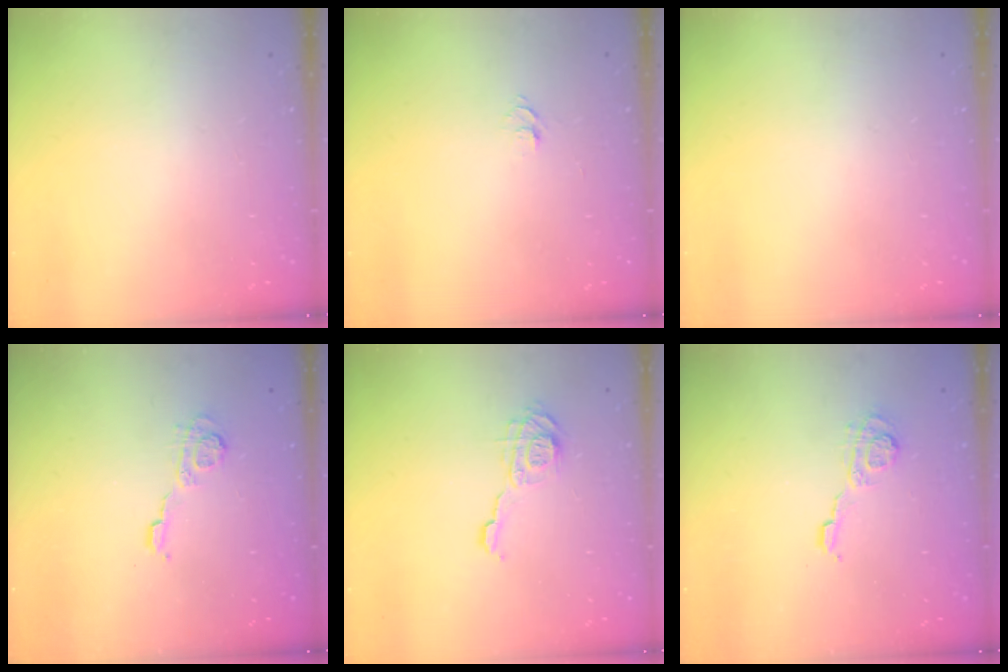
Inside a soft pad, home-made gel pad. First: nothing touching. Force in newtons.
{"total": 4.7, "press": 4.6, "slide": 0.5}
{"total": 0.0}
{"total": 4.9, "press": 4.9, "slide": 0.3}
{"total": 9.6, "press": 9.6, "slide": 0.5}
{"total": 5.3, "press": 5.2, "slide": 0.8}